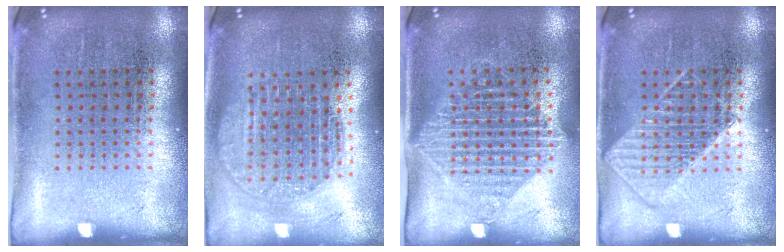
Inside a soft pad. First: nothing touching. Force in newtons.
{"total": 1.8, "press": 1.5, "slide": 0.9}
{"total": 1.4, "press": 1.2, "slide": 0.9}
{"total": 2.0, "press": 2.0, "slide": 0.5}